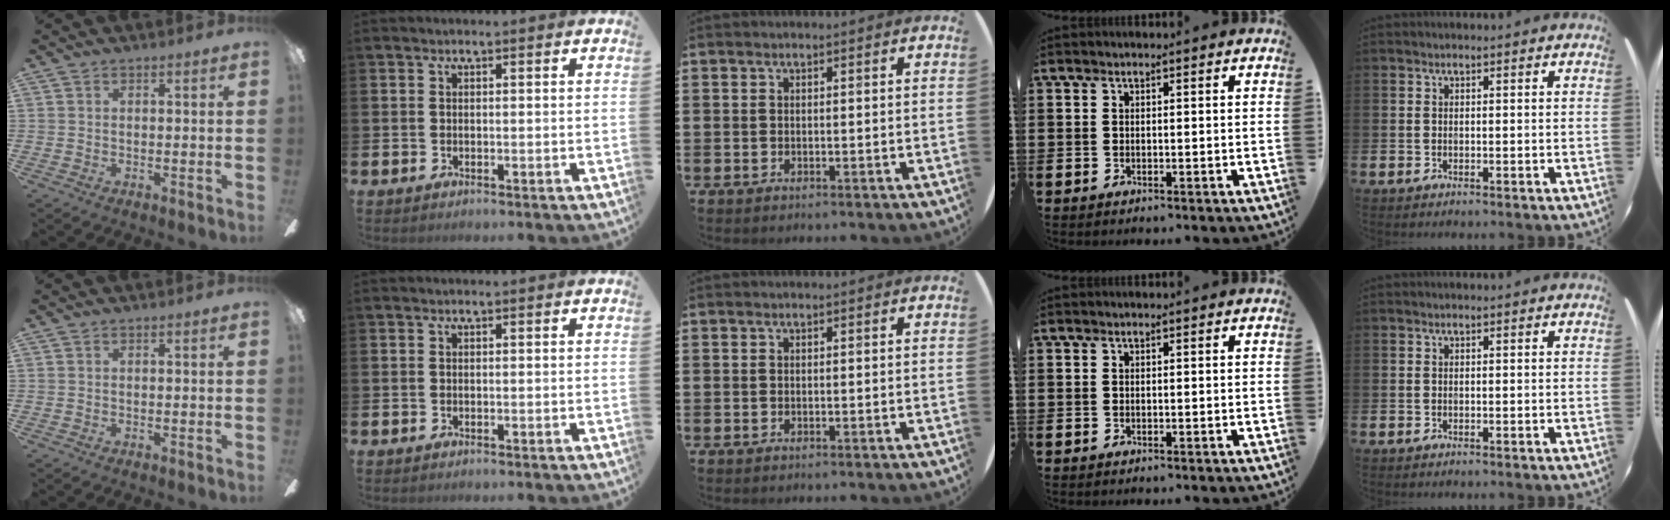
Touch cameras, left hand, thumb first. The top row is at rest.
{}